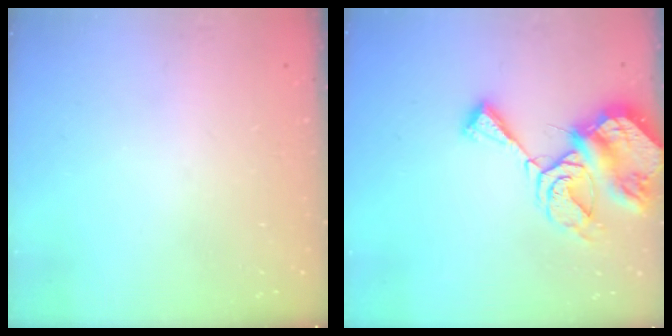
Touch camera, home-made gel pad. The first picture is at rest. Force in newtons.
{"total": 11.0, "press": 10.9, "slide": 1.4}